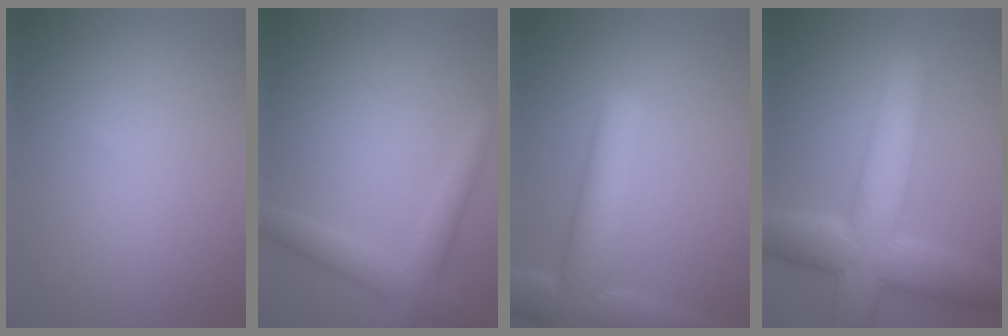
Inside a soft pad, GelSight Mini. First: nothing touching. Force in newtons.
{"total": 3.2, "press": 3.2, "slide": 0.1}
{"total": 7.3, "press": 7.3, "slide": 0.7}
{"total": 9.3, "press": 9.3, "slide": 0.5}